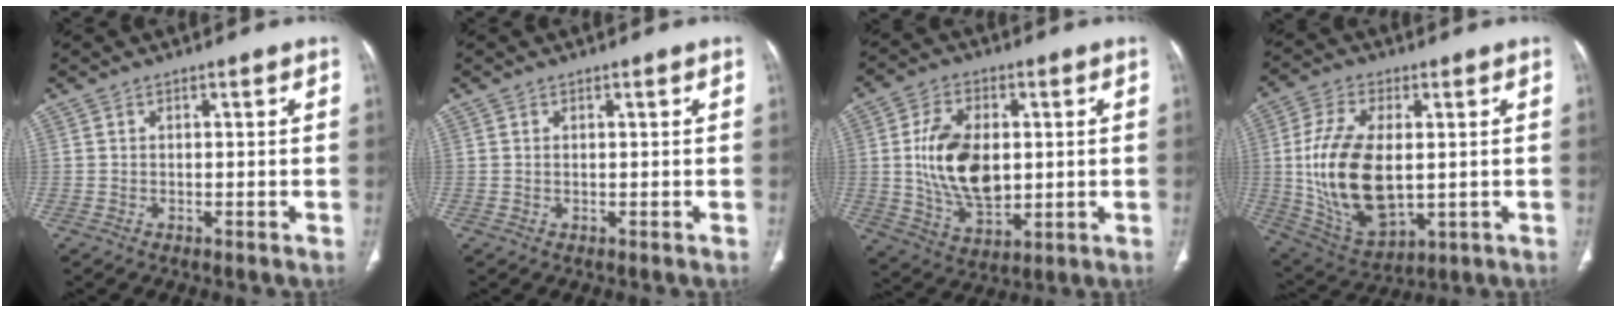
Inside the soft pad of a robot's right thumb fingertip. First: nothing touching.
{"total": 0.0}
{"total": 14.6, "force": [1.1, 8.9, 11.6], "torque": [-0.192, -0.010, 0.030]}
{"total": 18.0, "force": [0.3, 9.7, 15.1], "torque": [-0.294, -0.011, 0.023]}